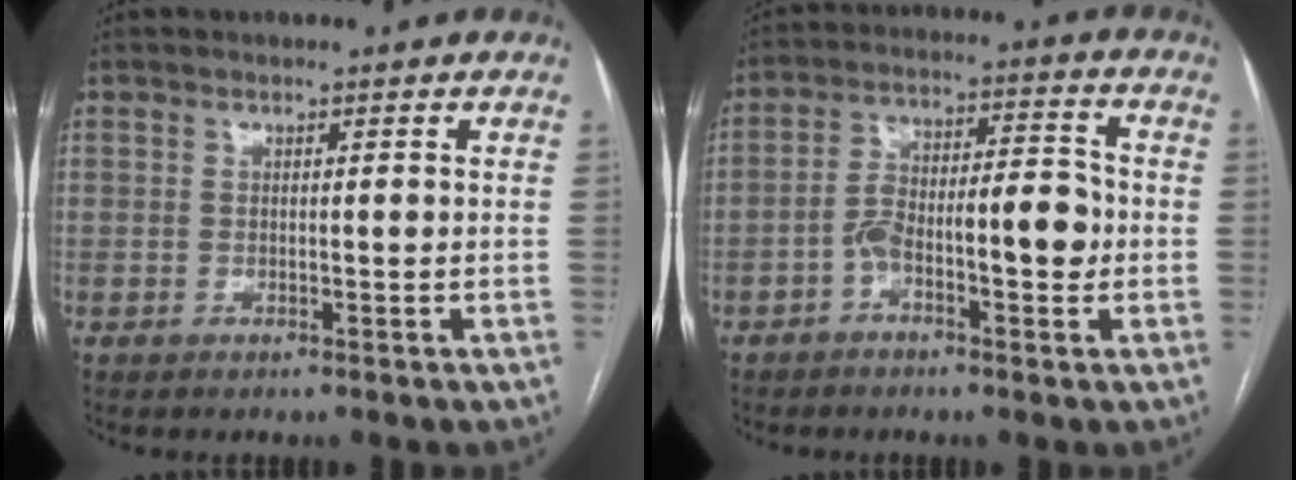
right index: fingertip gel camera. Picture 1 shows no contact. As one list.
[{"total": 8.9, "force": [-2.5, 2.8, 8.1], "torque": [-0.137, 0.037, -0.039]}]